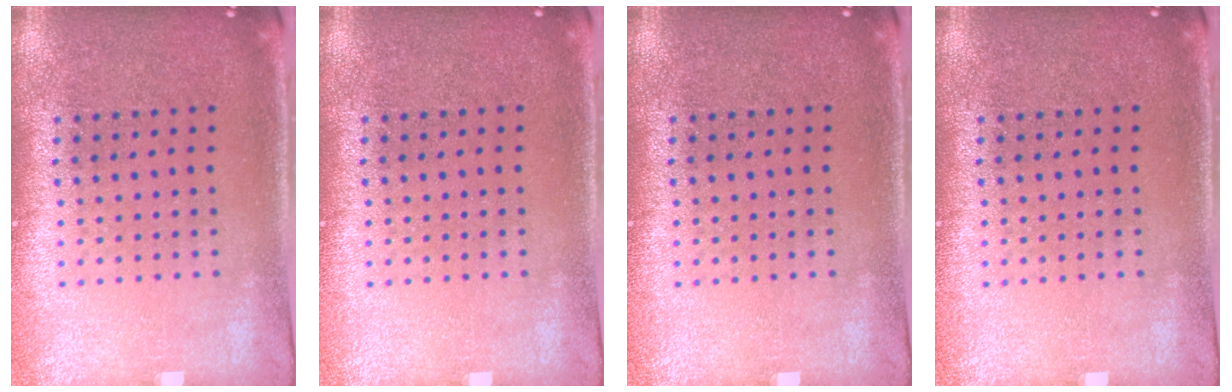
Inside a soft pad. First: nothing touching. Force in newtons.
{"total": 0.0}
{"total": 0.0}
{"total": 0.0}